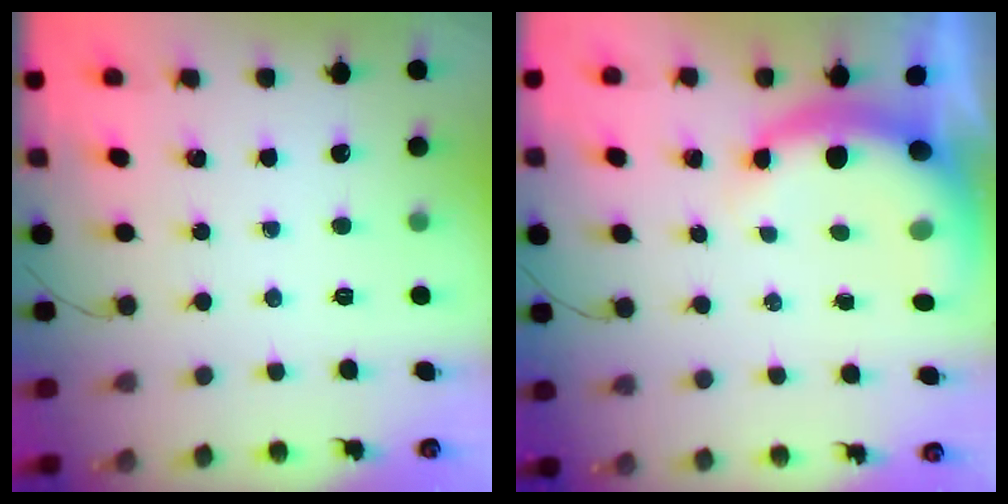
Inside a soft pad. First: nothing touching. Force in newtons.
{"total": 8.9, "press": 8.7, "slide": 1.8}